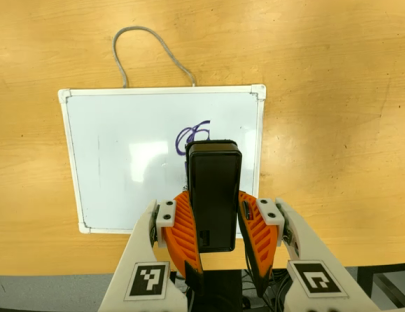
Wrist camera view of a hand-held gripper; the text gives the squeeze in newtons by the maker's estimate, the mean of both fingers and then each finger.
{"total": 8.2, "left": 6.7, "right": 9.6}